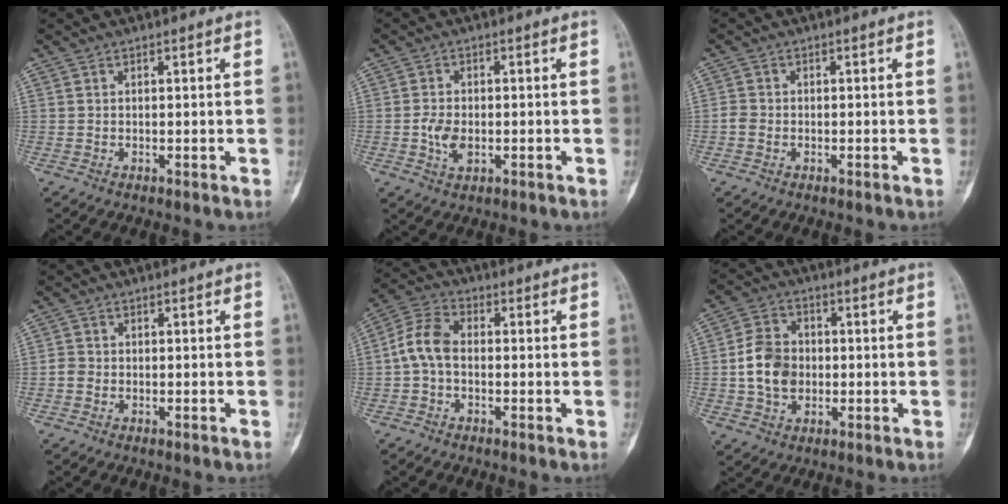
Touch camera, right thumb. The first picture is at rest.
{"total": 4.5, "force": [-1.0, 2.7, 3.5], "torque": [-0.063, 0.003, -0.019]}
{"total": 1.8, "force": [-0.7, 1.4, 0.8], "torque": [-0.011, 0.008, -0.020]}
{"total": 1.7, "force": [-0.6, 1.4, 0.7], "torque": [-0.005, 0.009, -0.018]}
{"total": 7.2, "force": [-0.9, 4.6, 5.4], "torque": [-0.103, 0.024, -0.029]}
{"total": 9.3, "force": [-0.9, 7.3, 5.7], "torque": [-0.085, 0.016, -0.021]}